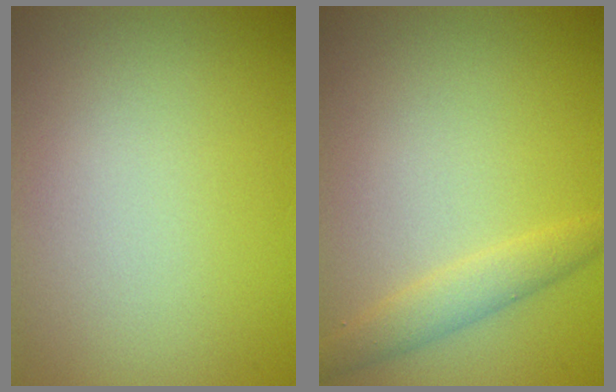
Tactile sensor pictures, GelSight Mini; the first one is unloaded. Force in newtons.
{"total": 2.0, "press": 2.0, "slide": 0.3}